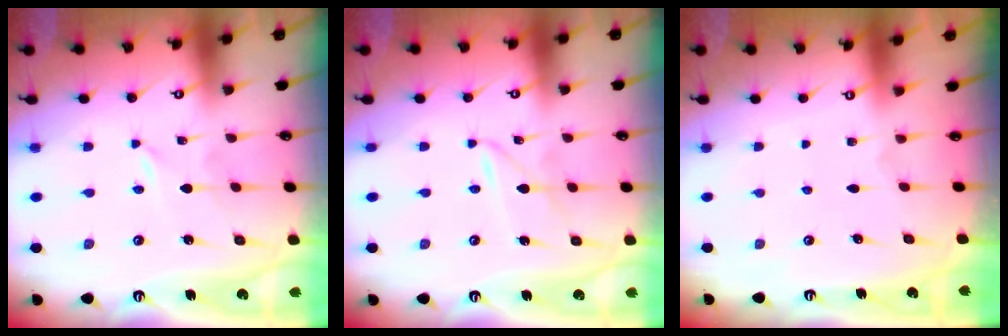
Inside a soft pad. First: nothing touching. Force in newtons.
{"total": 2.3, "press": 2.3, "slide": 0.3}
{"total": 0.0}